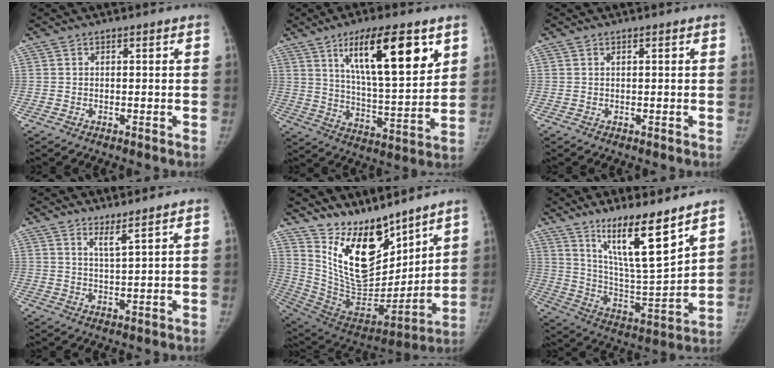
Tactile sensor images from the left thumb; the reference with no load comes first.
{"total": 18.7, "force": [8.9, 5.4, 15.5], "torque": [-0.218, -0.044, 0.151]}
{"total": 0.0}
{"total": 3.0, "force": [2.2, -0.3, 2.0], "torque": [-0.038, -0.027, 0.043]}
{"total": 20.3, "force": [14.3, 9.2, 11.1], "torque": [-0.141, -0.103, 0.271]}
{"total": 16.2, "force": [10.9, 2.5, 11.7], "torque": [-0.184, -0.083, 0.205]}